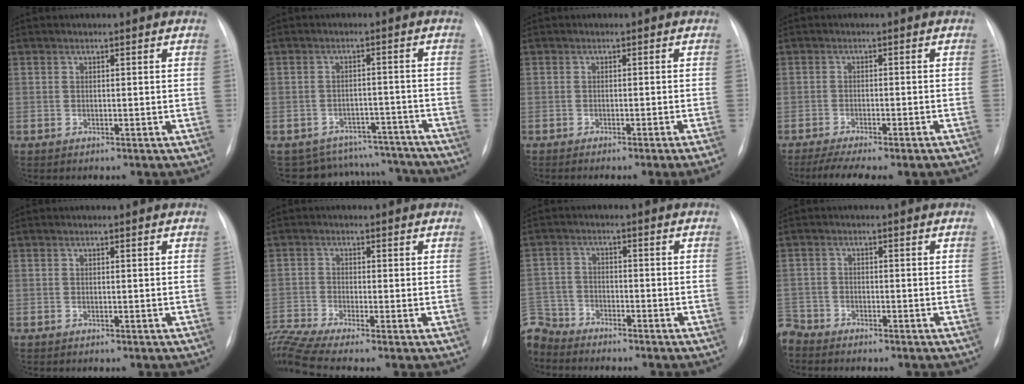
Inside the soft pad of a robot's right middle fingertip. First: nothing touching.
{"total": 11.3, "force": [-10.7, 3.6, -0.7], "torque": [0.017, 0.038, -0.129]}
{"total": 4.2, "force": [-3.2, -1.2, 2.5], "torque": [-0.020, -0.001, -0.042]}
{"total": 10.6, "force": [-9.0, 1.2, 5.5], "torque": [-0.067, -0.001, -0.125]}
{"total": 0.0}
{"total": 6.6, "force": [-5.4, -0.9, 3.7], "torque": [-0.086, -0.002, -0.104]}
{"total": 7.0, "force": [-6.7, 2.1, 0.1], "torque": [-0.001, 0.000, -0.130]}
{"total": 3.6, "force": [-3.5, 0.9, -0.1], "torque": [0.010, -0.009, -0.067]}